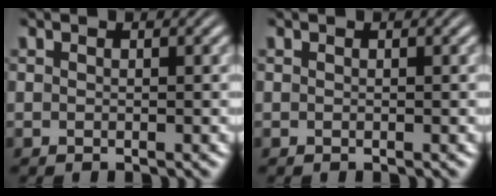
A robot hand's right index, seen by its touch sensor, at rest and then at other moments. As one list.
[{"total": 0.0}]